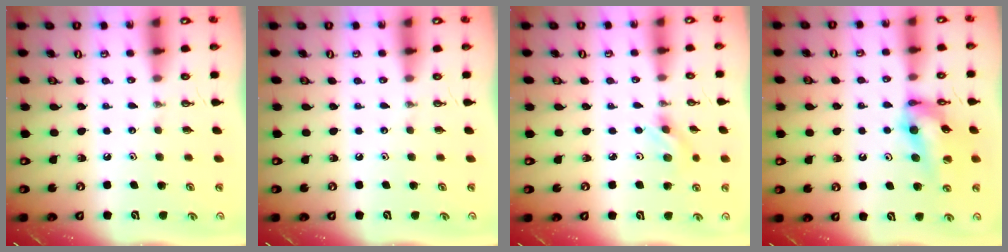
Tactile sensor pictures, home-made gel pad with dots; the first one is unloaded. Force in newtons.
{"total": 0.0}
{"total": 2.6, "press": 2.3, "slide": 1.1}
{"total": 12.5, "press": 12.5, "slide": 1.0}